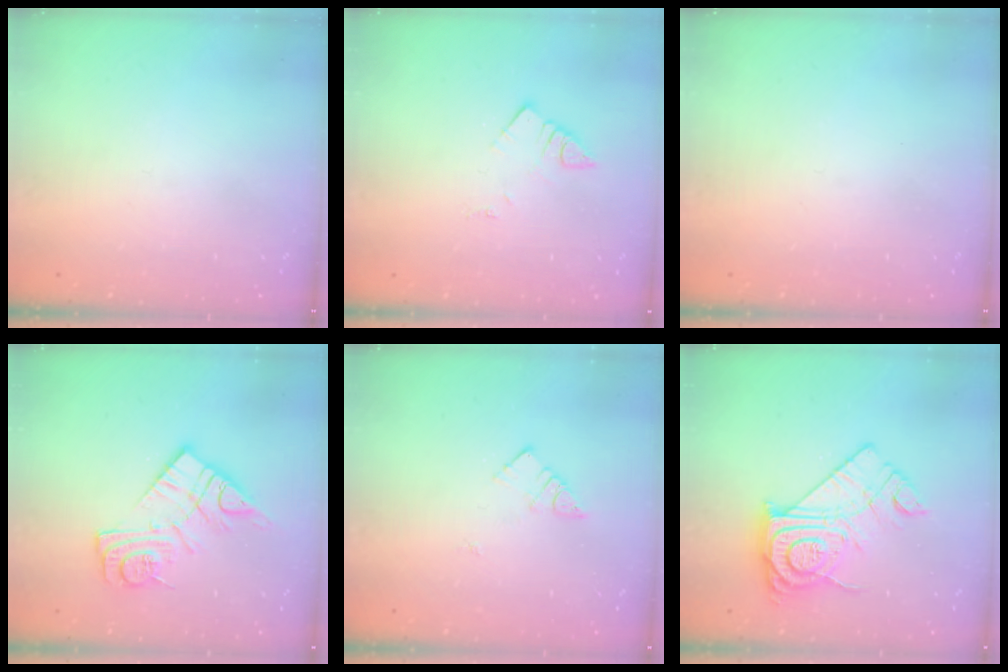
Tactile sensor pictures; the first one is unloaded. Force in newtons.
{"total": 3.4, "press": 3.4, "slide": 0.1}
{"total": 0.0}
{"total": 14.5, "press": 14.5, "slide": 1.1}
{"total": 5.5, "press": 5.5, "slide": 0.1}
{"total": 15.9, "press": 15.9, "slide": 1.1}